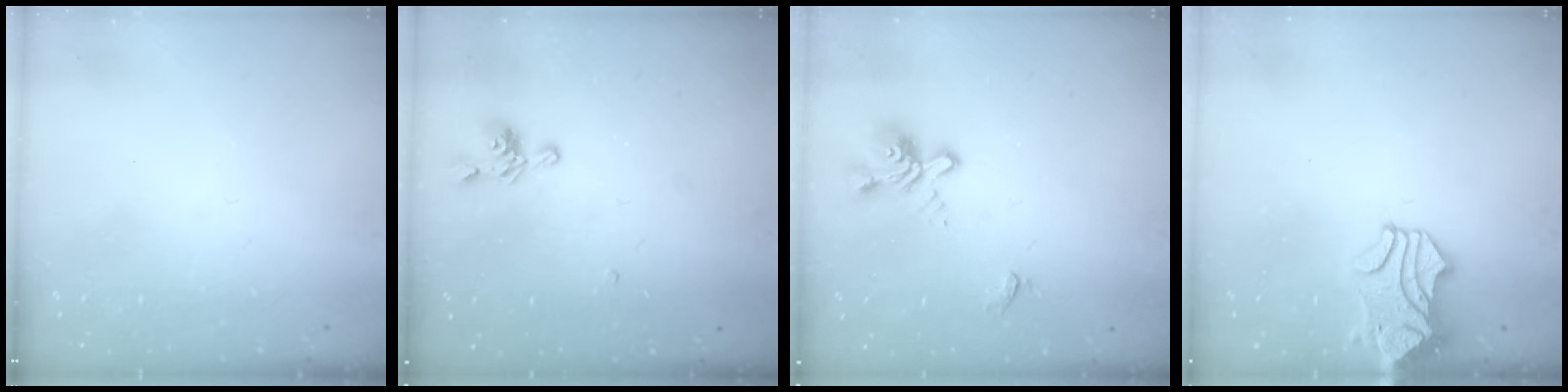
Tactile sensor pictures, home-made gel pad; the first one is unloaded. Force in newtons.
{"total": 6.0, "press": 6.0, "slide": 0.2}
{"total": 2.4, "press": 2.1, "slide": 1.3}
{"total": 1.1, "press": 0.4, "slide": 1.0}